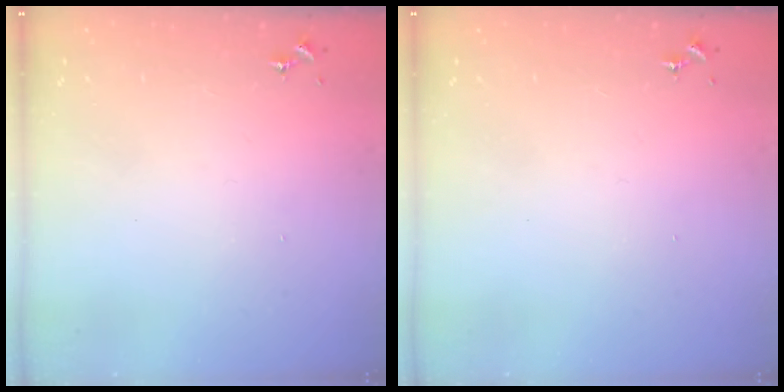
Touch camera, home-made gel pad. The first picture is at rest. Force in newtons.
{"total": 0.0}